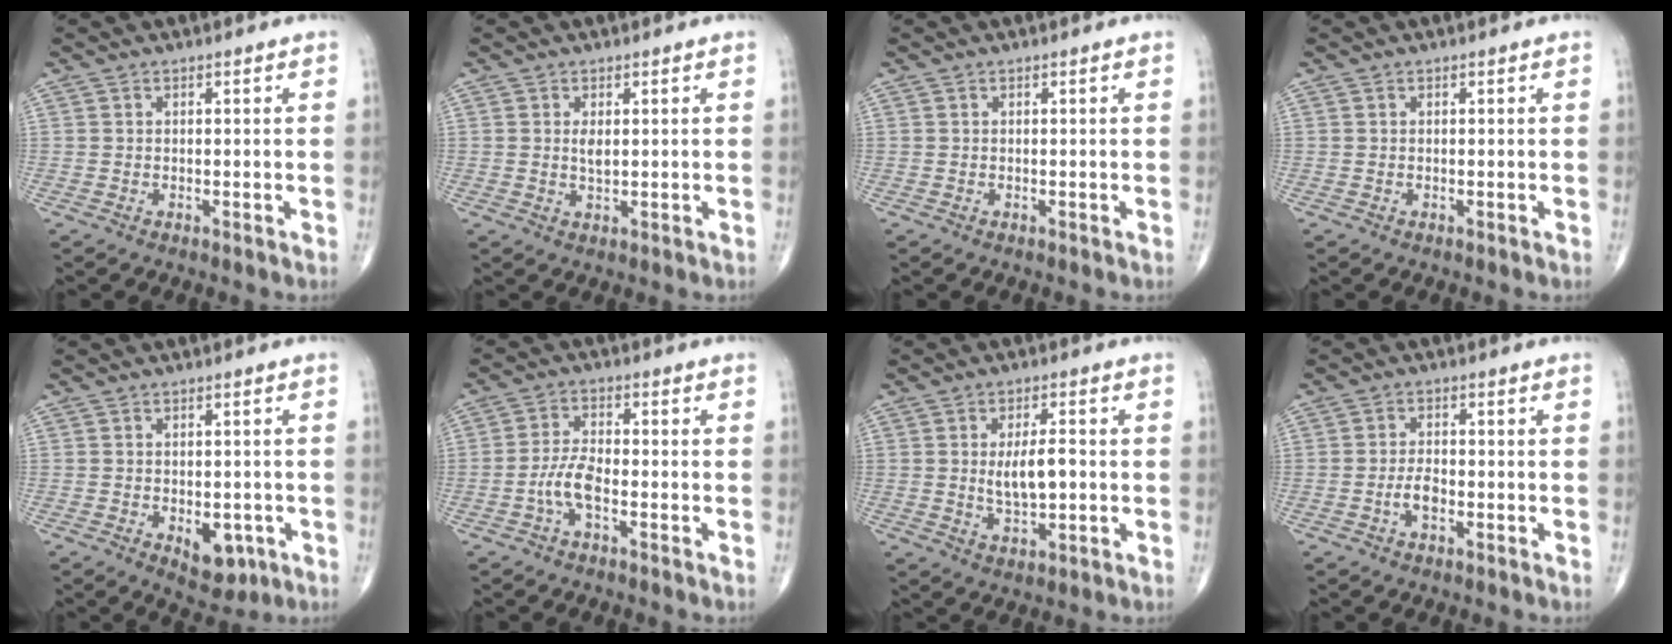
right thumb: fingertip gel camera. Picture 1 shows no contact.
{"total": 2.0, "force": [0.4, 1.0, 1.7], "torque": [-0.031, -0.005, 0.009]}
{"total": 0.0}
{"total": 0.0}
{"total": 6.4, "force": [-2.1, 3.8, 4.7], "torque": [-0.042, 0.003, -0.015]}
{"total": 4.9, "force": [-2.0, 1.8, 4.2], "torque": [-0.088, 0.018, -0.041]}
{"total": 7.0, "force": [0.0, 3.0, 6.4], "torque": [-0.108, -0.002, 0.003]}
{"total": 3.1, "force": [-1.2, 1.4, 2.5], "torque": [-0.044, 0.007, -0.024]}